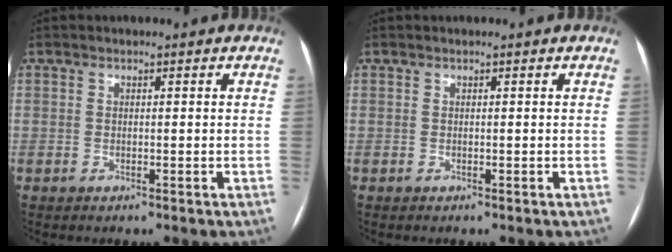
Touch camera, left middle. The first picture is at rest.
{"total": 0.0}